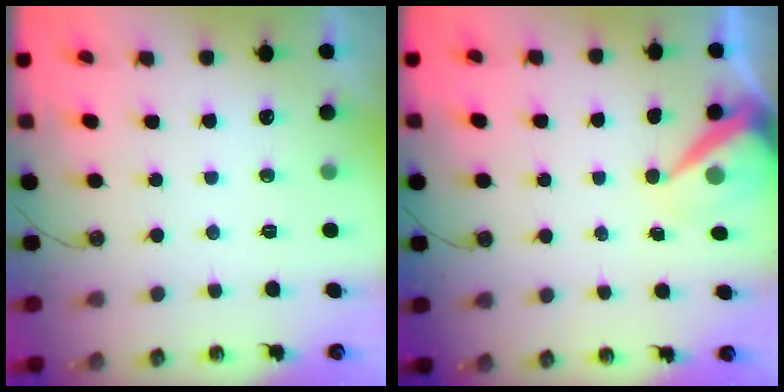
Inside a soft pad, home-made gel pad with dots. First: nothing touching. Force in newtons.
{"total": 8.4, "press": 8.4, "slide": 0.8}